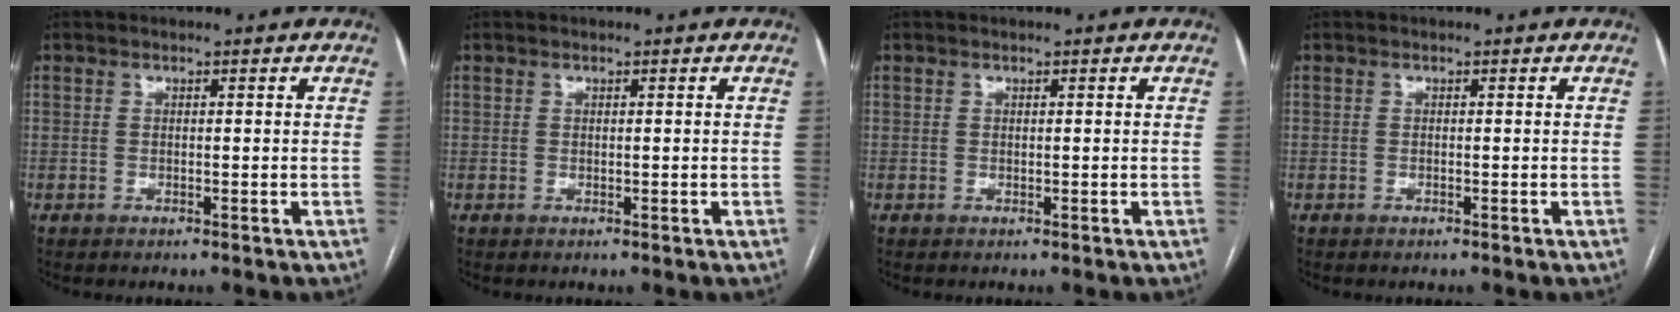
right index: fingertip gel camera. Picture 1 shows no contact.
{"total": 0.0}
{"total": 0.0}
{"total": 0.0}